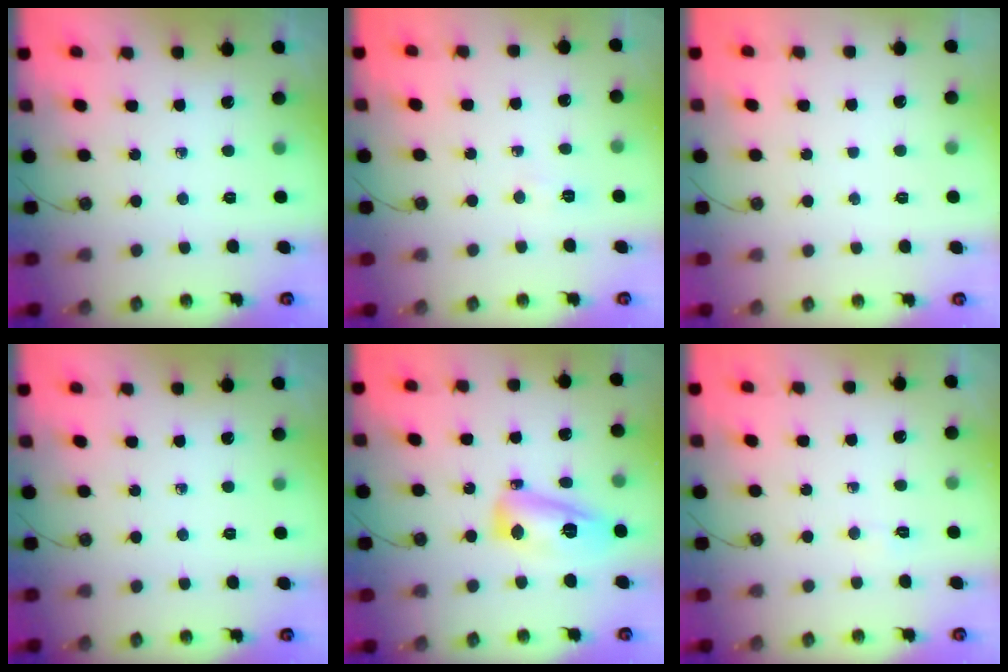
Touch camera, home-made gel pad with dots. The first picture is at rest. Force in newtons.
{"total": 3.0, "press": 3.0, "slide": 0.5}
{"total": 1.8, "press": 1.7, "slide": 0.6}
{"total": 0.0}
{"total": 14.1, "press": 14.1, "slide": 1.3}
{"total": 2.5, "press": 2.5, "slide": 0.3}